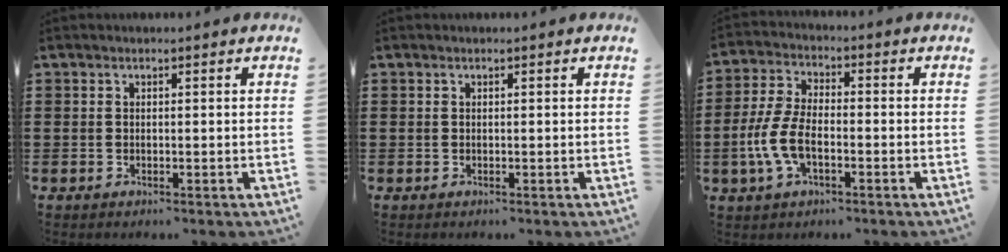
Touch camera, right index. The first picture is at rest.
{"total": 0.0}
{"total": 7.5, "force": [-2.3, 3.8, 6.1], "torque": [-0.144, -0.005, -0.048]}